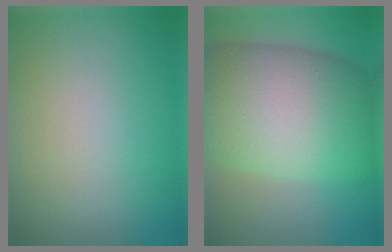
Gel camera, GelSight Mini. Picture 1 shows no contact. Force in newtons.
{"total": 13.1, "press": 13.1, "slide": 0.3}